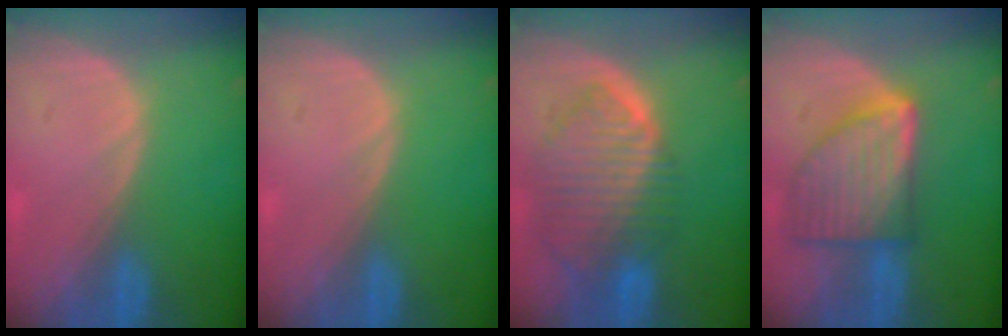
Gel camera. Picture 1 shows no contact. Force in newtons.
{"total": 0.0}
{"total": 9.9, "press": 8.4, "slide": 5.2}
{"total": 9.3, "press": 9.3, "slide": 0.4}